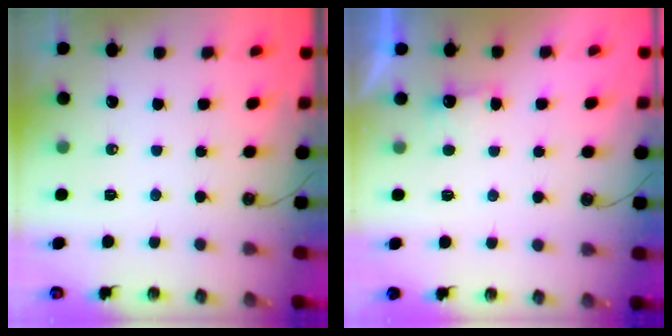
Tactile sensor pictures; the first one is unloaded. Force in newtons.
{"total": 2.3, "press": 2.2, "slide": 0.8}